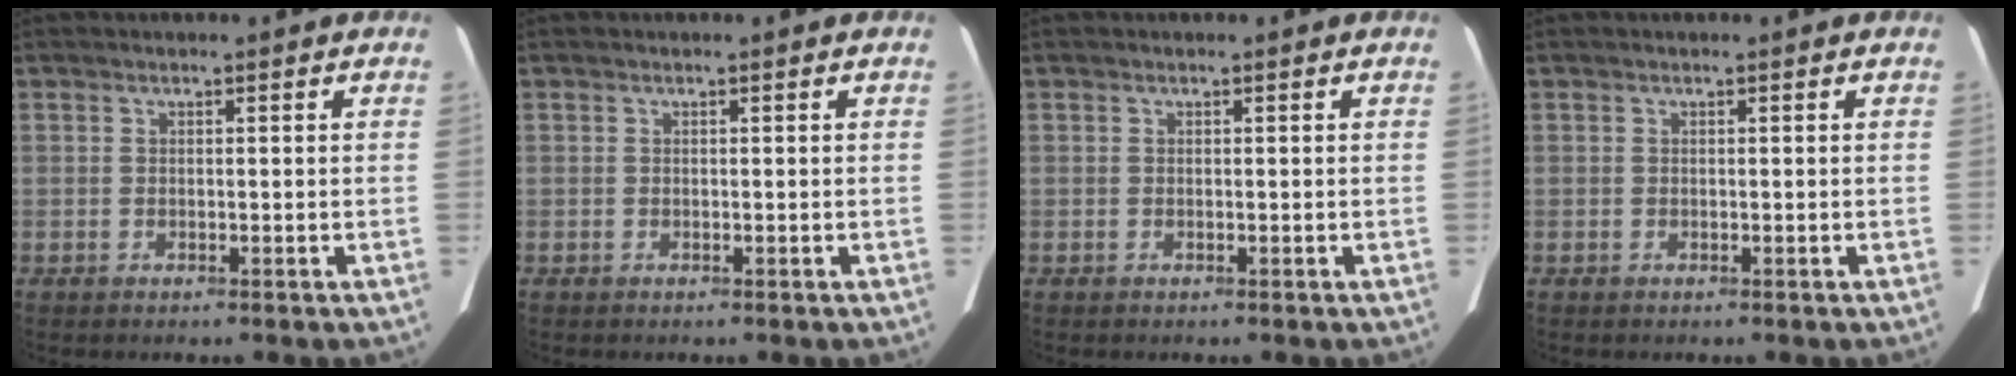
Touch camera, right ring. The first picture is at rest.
{"total": 0.0}
{"total": 0.0}
{"total": 0.0}